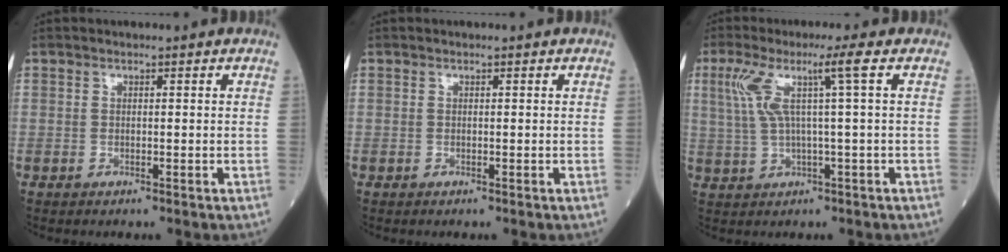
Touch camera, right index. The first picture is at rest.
{"total": 0.0}
{"total": 7.0, "force": [2.2, -0.7, 6.6], "torque": [-0.134, 0.018, 0.051]}